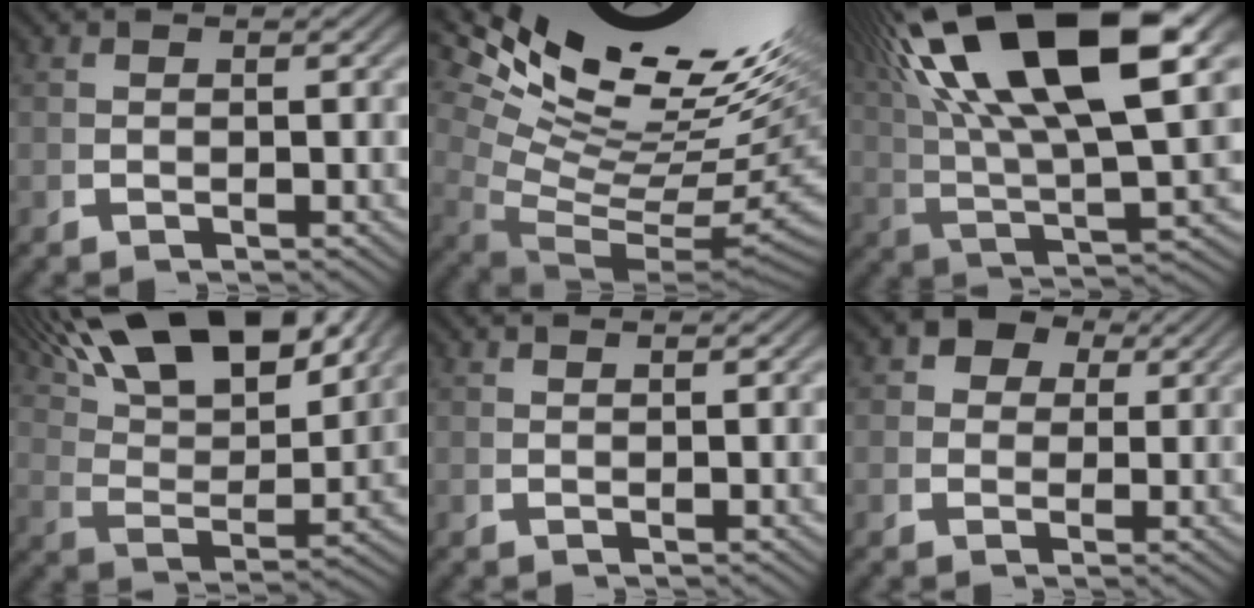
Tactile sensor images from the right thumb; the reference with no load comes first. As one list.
[{"total": 19.0, "force": [4.0, 10.6, 15.2], "torque": [-0.201, -0.017, 0.074]}, {"total": 16.4, "force": [4.3, 7.6, 13.9], "torque": [-0.238, -0.007, 0.080]}, {"total": 12.3, "force": [7.0, 5.8, 8.3], "torque": [-0.149, 0.005, 0.115]}, {"total": 0.8, "force": [0.7, -0.2, 0.0], "torque": [0.006, 0.003, 0.015]}, {"total": 4.7, "force": [2.1, 3.4, 2.4], "torque": [-0.049, -0.003, 0.033]}]